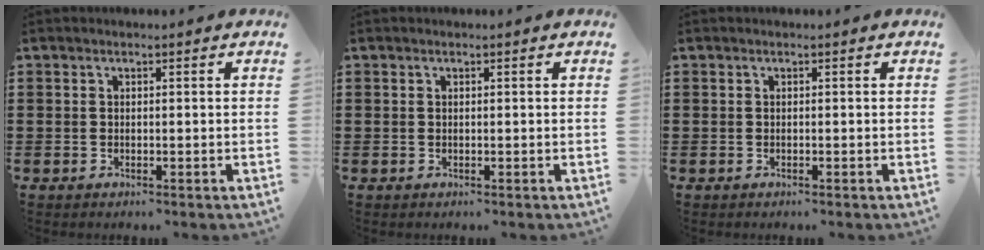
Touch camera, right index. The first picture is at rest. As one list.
[{"total": 0.0}, {"total": 0.0}]